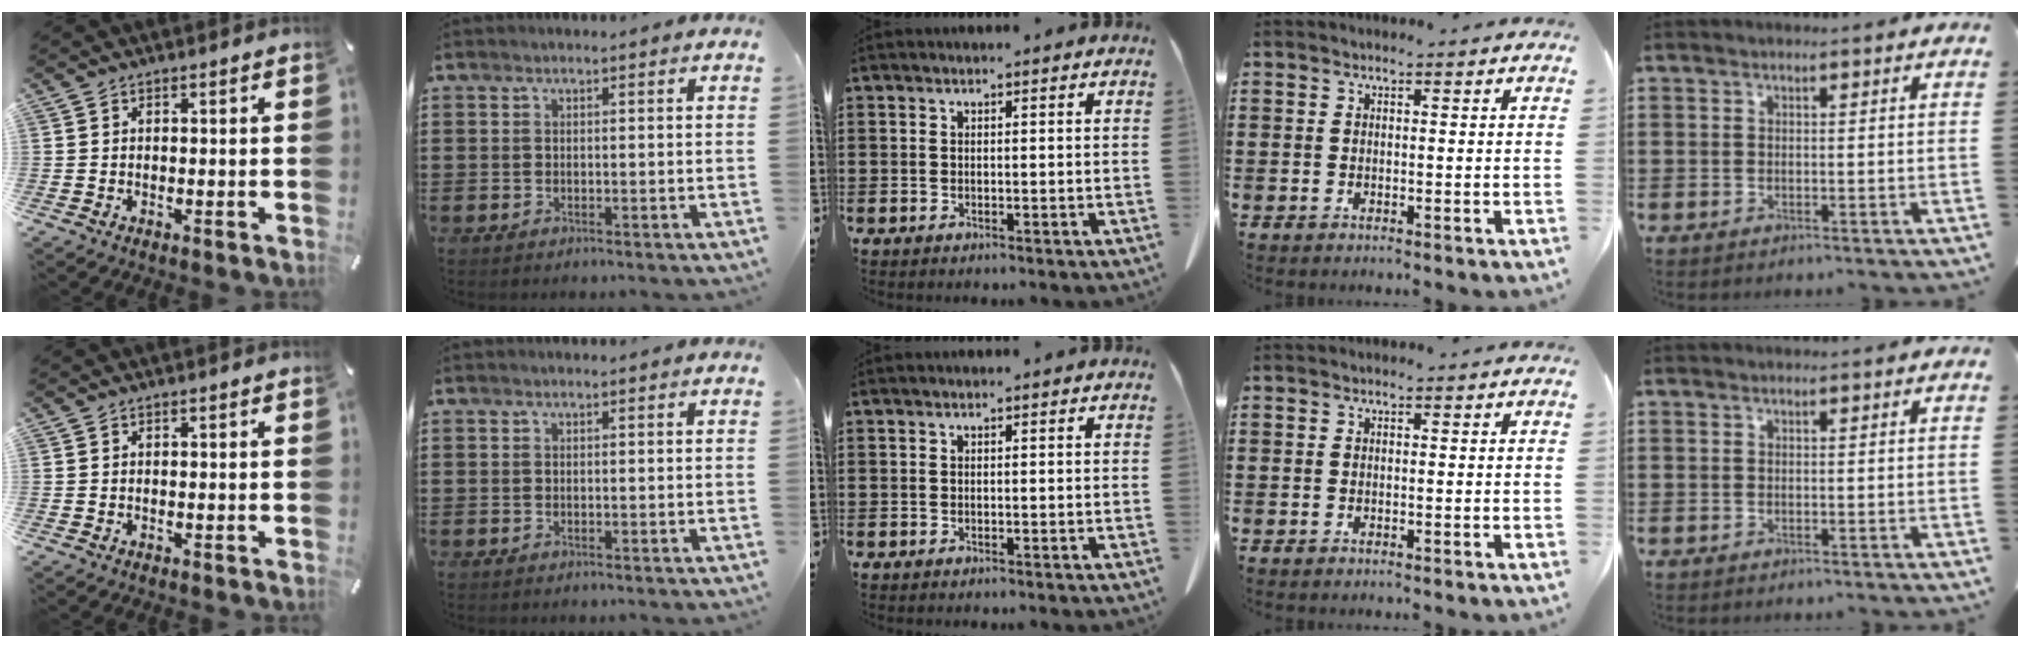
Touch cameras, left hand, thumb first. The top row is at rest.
{}